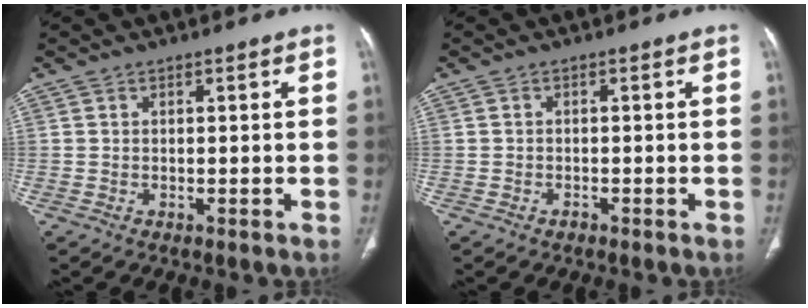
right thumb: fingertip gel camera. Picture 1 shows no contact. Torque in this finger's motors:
{"motor_torque": [-0.42, 0.02, -0.31, 0.21, -0.02]}